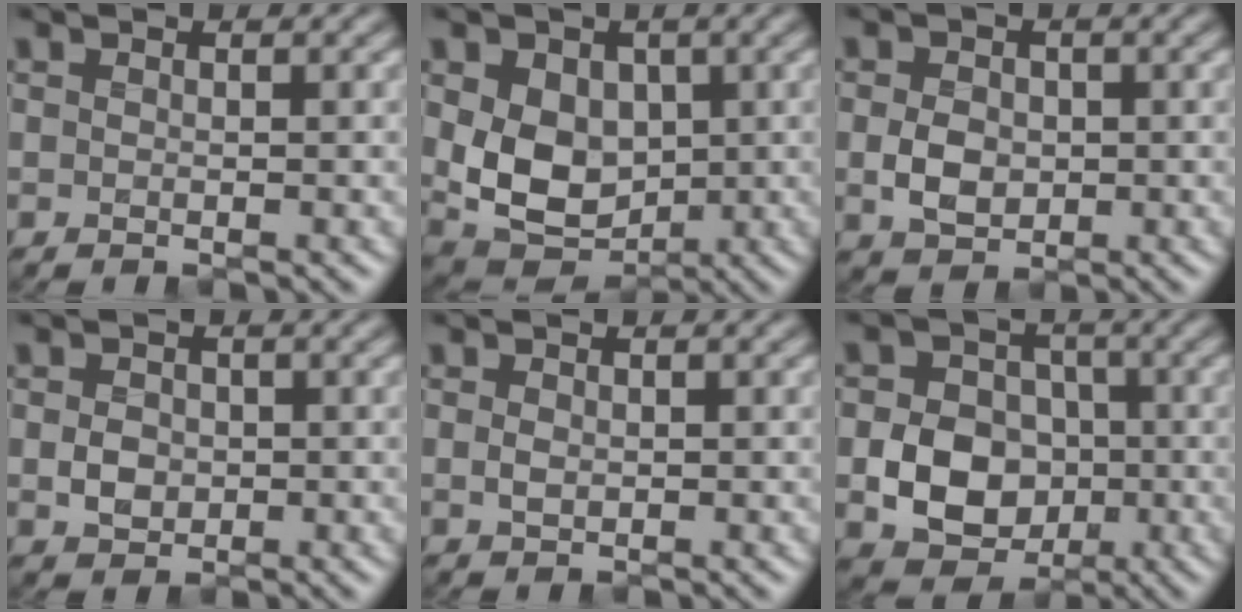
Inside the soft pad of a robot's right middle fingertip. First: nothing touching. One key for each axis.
{"total": 6.4, "fx": 0.3, "fy": 5.0, "fz": 4.0, "tx": -0.080, "ty": -0.012, "tz": 0.003}
{"total": 2.7, "fx": -0.5, "fy": 2.2, "fz": 1.6, "tx": -0.035, "ty": -0.003, "tz": -0.013}
{"total": 1.9, "fx": -0.3, "fy": 1.6, "fz": 0.8, "tx": -0.018, "ty": -0.004, "tz": -0.007}
{"total": 0.7, "fx": 0.0, "fy": 0.6, "fz": 0.4, "tx": -0.008, "ty": -0.001, "tz": 0.000}
{"total": 7.0, "fx": -1.4, "fy": 5.9, "fz": 3.4, "tx": -0.048, "ty": -0.005, "tz": -0.043}